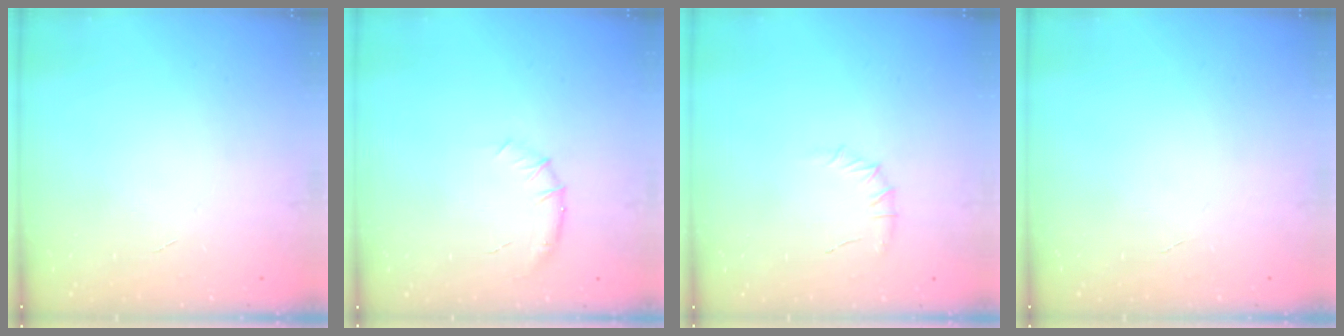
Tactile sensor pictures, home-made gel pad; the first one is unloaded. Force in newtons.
{"total": 6.7, "press": 6.5, "slide": 1.8}
{"total": 5.8, "press": 5.5, "slide": 1.8}
{"total": 0.0}